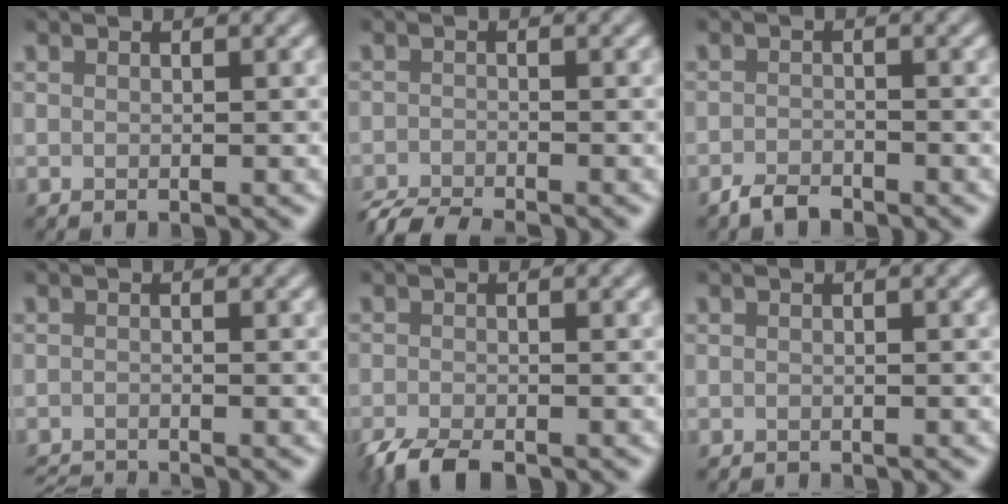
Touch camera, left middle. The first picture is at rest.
{"total": 3.8, "force": [-3.6, 0.4, 1.3], "torque": [-0.023, -0.009, -0.070]}
{"total": 1.7, "force": [-1.5, 0.5, 0.6], "torque": [-0.012, 0.003, -0.032]}
{"total": 2.8, "force": [-2.6, 0.3, 1.0], "torque": [-0.011, -0.010, -0.049]}
{"total": 3.4, "force": [-2.8, 0.9, 1.9], "torque": [-0.034, -0.008, -0.055]}
{"total": 0.6, "force": [-0.6, 0.0, 0.0], "torque": [0.002, -0.003, -0.011]}